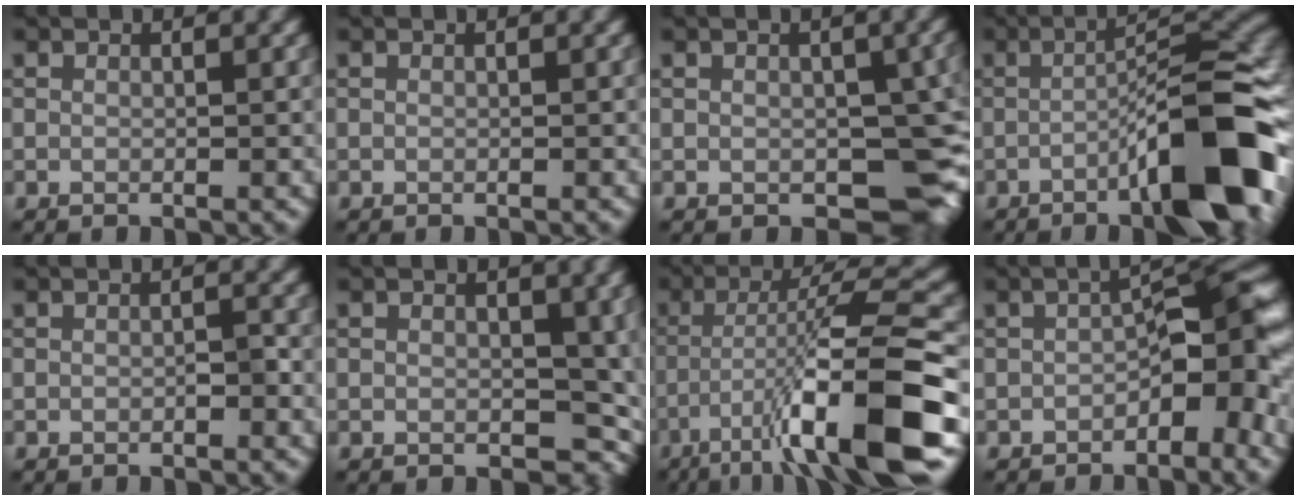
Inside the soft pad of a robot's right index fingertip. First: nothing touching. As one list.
[{"total": 0.0}, {"total": 7.7, "force": [-1.2, 4.7, 6.0], "torque": [-0.074, -0.018, -0.005]}, {"total": 11.6, "force": [-4.7, 2.6, 10.2], "torque": [-0.138, 0.013, -0.077]}, {"total": 0.8, "force": [-0.3, 0.3, 0.7], "torque": [-0.011, 0.003, -0.005]}, {"total": 6.4, "force": [-0.2, 4.4, 4.6], "torque": [-0.046, -0.020, 0.010]}, {"total": 11.9, "force": [-5.7, 1.7, 10.4], "torque": [-0.163, 0.016, -0.090]}, {"total": 5.9, "force": [-1.8, 2.7, 5.0], "torque": [-0.047, 0.019, -0.037]}]